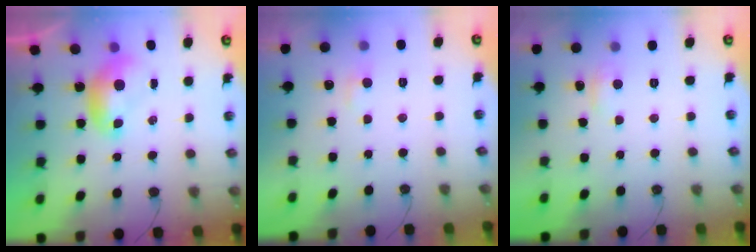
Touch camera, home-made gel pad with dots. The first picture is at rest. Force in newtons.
{"total": 1.4, "press": 1.2, "slide": 0.7}
{"total": 2.5, "press": 2.5, "slide": 0.5}